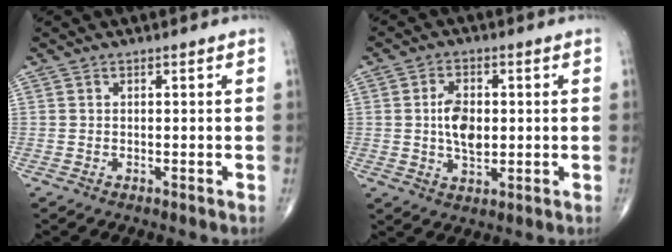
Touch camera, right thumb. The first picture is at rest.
{"total": 7.1, "force": [0.3, 4.1, 5.7], "torque": [-0.093, -0.002, 0.005]}